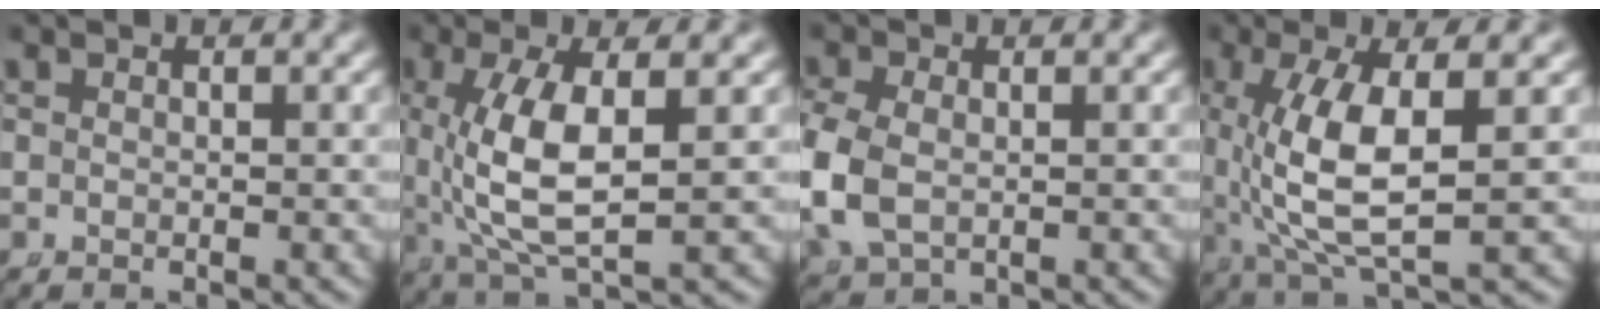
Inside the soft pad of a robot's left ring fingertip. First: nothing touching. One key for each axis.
{"total": 6.5, "fx": 0.7, "fy": 2.5, "fz": 6.0, "tx": -0.127, "ty": -0.010, "tz": 0.027}
{"total": 4.3, "fx": -0.4, "fy": 3.3, "fz": 2.7, "tx": -0.097, "ty": -0.022, "tz": 0.012}
{"total": 7.3, "fx": 0.6, "fy": 2.6, "fz": 6.8, "tx": -0.139, "ty": -0.012, "tz": 0.025}